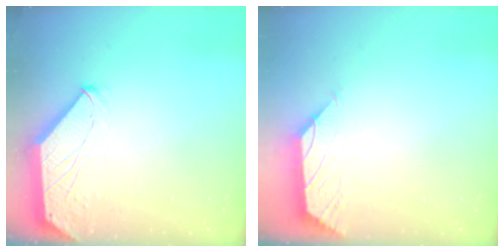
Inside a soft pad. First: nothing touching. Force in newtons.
{"total": 0.9, "press": 0.7, "slide": 0.5}